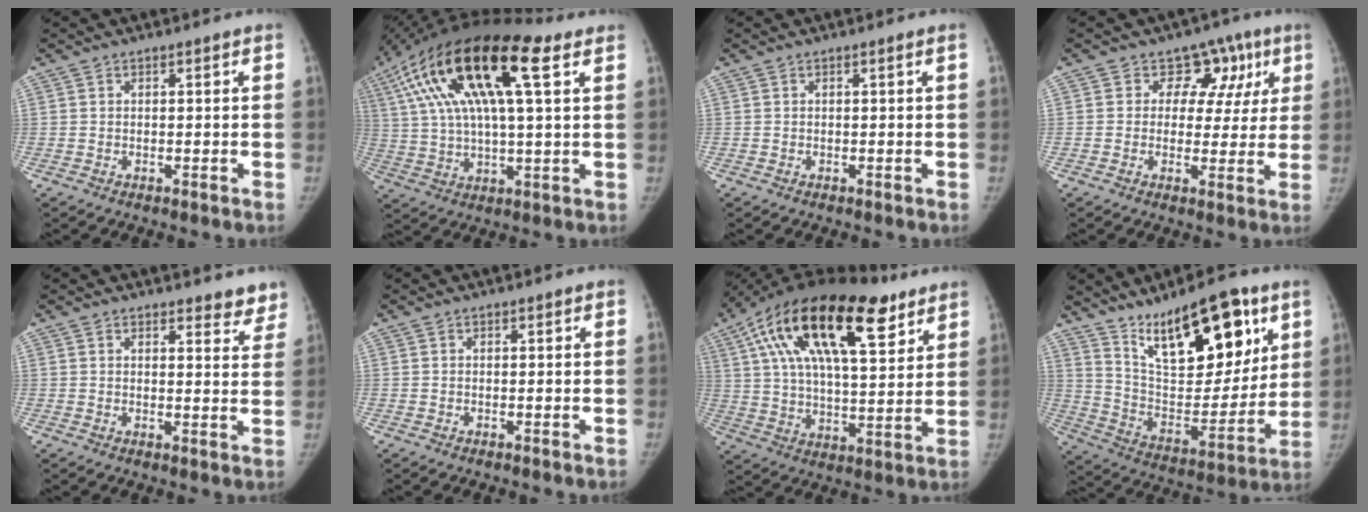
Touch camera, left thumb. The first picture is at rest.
{"total": 25.1, "force": [10.1, 8.2, 21.5], "torque": [-0.423, 0.025, 0.171]}
{"total": 0.0}
{"total": 8.4, "force": [2.8, 7.1, 3.5], "torque": [0.011, 0.003, 0.030]}
{"total": 5.5, "force": [5.0, 2.1, 0.9], "torque": [0.028, -0.031, 0.042]}
{"total": 0.0}
{"total": 27.4, "force": [13.8, 11.1, 20.9], "torque": [-0.353, 0.004, 0.229]}
{"total": 23.3, "force": [13.1, 9.6, 16.7], "torque": [-0.213, -0.057, 0.230]}